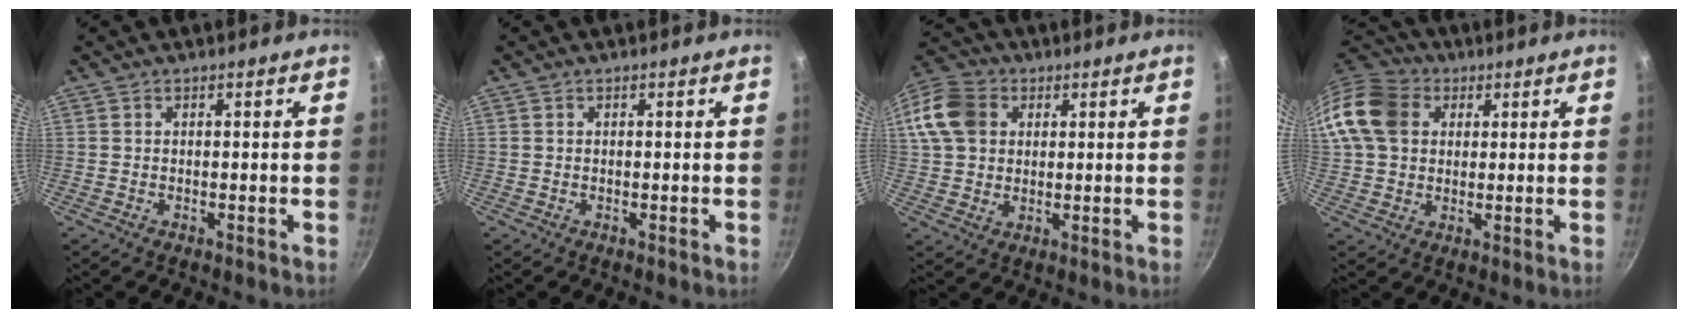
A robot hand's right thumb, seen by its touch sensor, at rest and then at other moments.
{"total": 0.0}
{"total": 14.4, "force": [3.7, 11.6, 7.8], "torque": [-0.163, 0.016, 0.059]}
{"total": 14.5, "force": [3.9, 11.5, 8.0], "torque": [-0.149, 0.018, 0.060]}